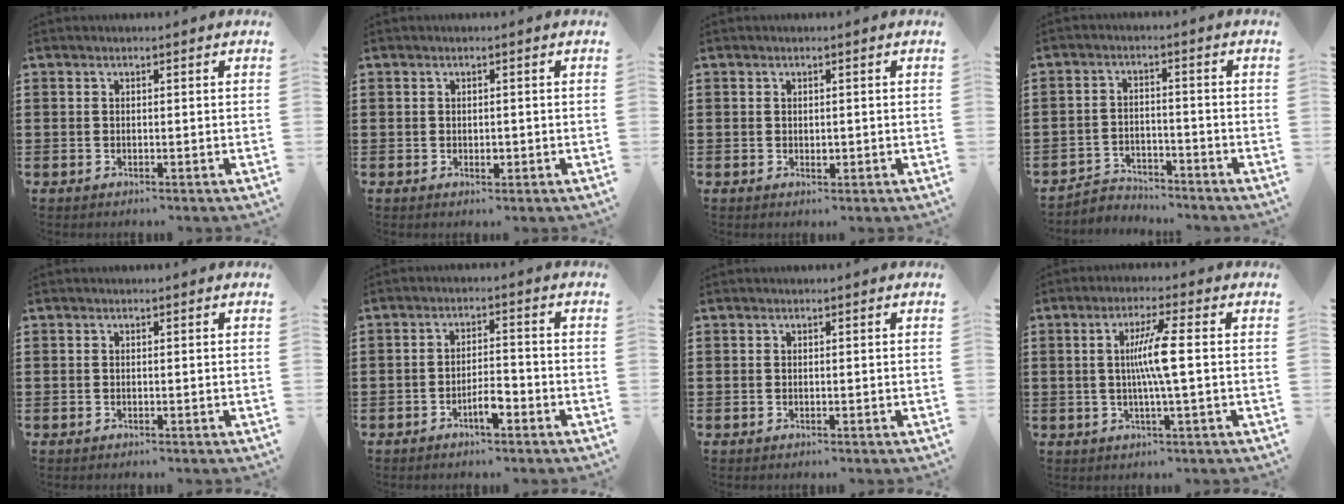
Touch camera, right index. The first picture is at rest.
{"total": 1.2, "force": [-0.1, 0.7, 1.0], "torque": [-0.018, 0.002, -0.003]}
{"total": 0.8, "force": [0.1, 0.6, 0.6], "torque": [-0.012, 0.003, 0.001]}
{"total": 3.4, "force": [-3.3, 0.7, 0.0], "torque": [-0.009, 0.003, -0.071]}
{"total": 0.0}
{"total": 4.1, "force": [-2.3, 1.3, 3.2], "torque": [-0.060, 0.004, -0.044]}
{"total": 0.0}
{"total": 6.6, "force": [0.2, -0.3, 6.6], "torque": [-0.129, -0.008, -0.005]}